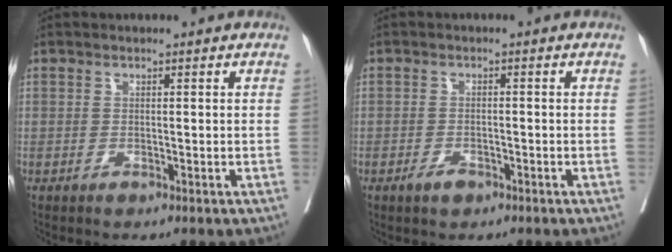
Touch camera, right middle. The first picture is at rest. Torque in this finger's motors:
{"motor_torque": [0.38, -0.20, 0.22, 0.04]}